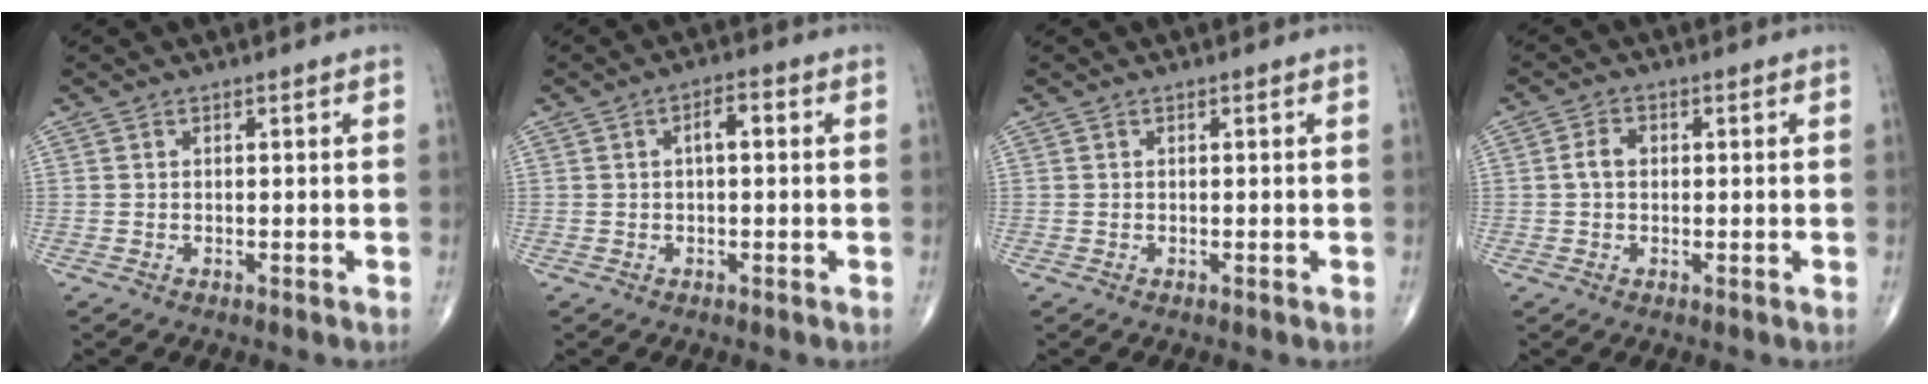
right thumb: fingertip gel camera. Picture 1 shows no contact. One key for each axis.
{"total": 3.3, "fx": 0.5, "fy": 1.4, "fz": 3.0, "tx": -0.044, "ty": 0.011, "tz": 0.003}
{"total": 0.0}
{"total": 2.8, "fx": 0.1, "fy": 2.0, "fz": 1.9, "tx": -0.039, "ty": 0.009, "tz": -0.001}